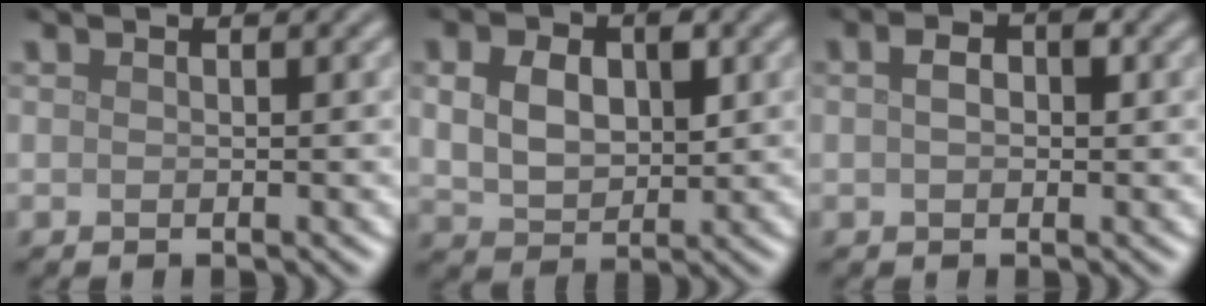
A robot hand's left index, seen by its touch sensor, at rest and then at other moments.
{"total": 4.8, "force": [1.0, 3.2, 3.4], "torque": [-0.067, -0.001, 0.019]}
{"total": 2.5, "force": [0.4, 1.5, 2.0], "torque": [-0.032, 0.003, 0.007]}